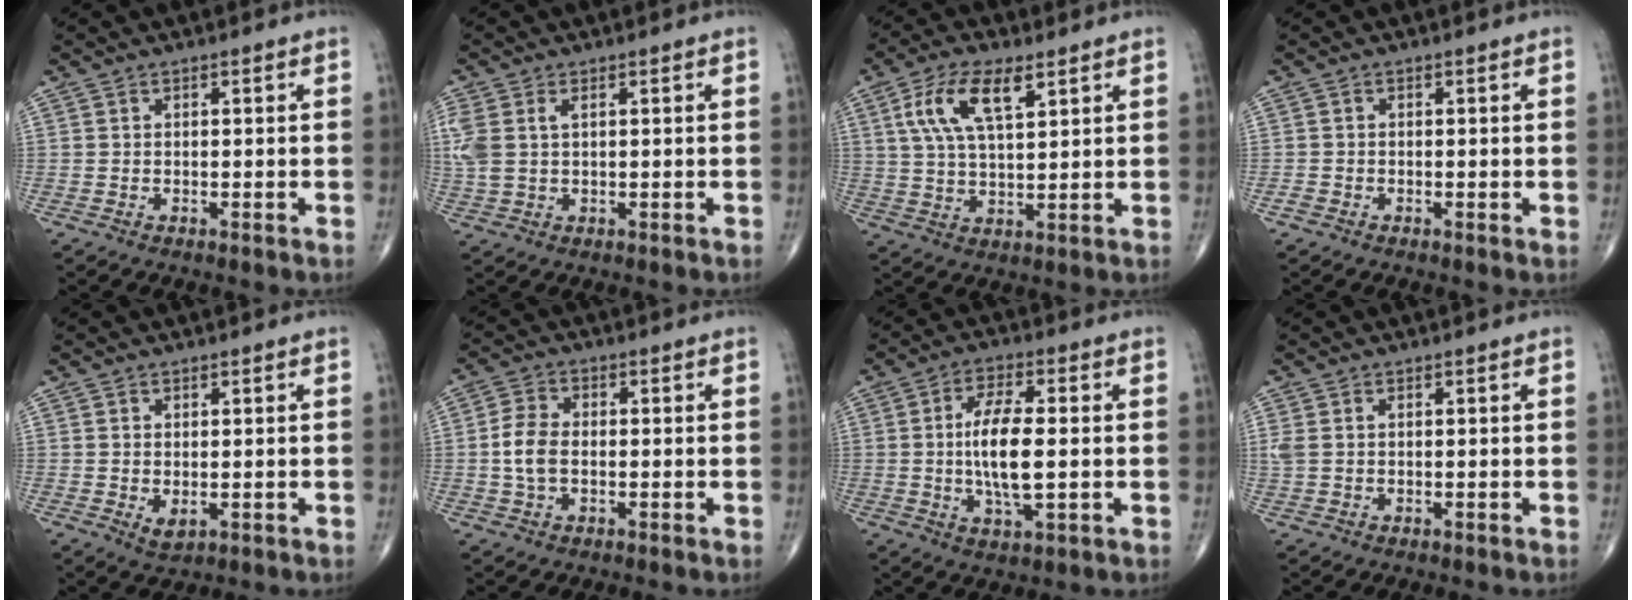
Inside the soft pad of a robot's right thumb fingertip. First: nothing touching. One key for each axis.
{"total": 6.3, "fx": 1.6, "fy": 3.7, "fz": 4.8, "tx": -0.140, "ty": 0.013, "tz": 0.040}
{"total": 10.5, "fx": 4.6, "fy": 4.2, "fz": 8.5, "tx": -0.167, "ty": -0.007, "tz": 0.090}
{"total": 1.0, "fx": -0.4, "fy": 0.7, "fz": 0.6, "tx": -0.009, "ty": -0.002, "tz": -0.010}
{"total": 2.2, "fx": -0.1, "fy": 1.3, "fz": 1.8, "tx": -0.028, "ty": -0.008, "tz": 0.005}
{"total": 5.6, "fx": -0.4, "fy": 3.5, "fz": 4.4, "tx": -0.092, "ty": 0.010, "tz": -0.012}
{"total": 10.7, "fx": -0.1, "fy": 3.8, "fz": 10.0, "tx": -0.192, "ty": -0.003, "tz": -0.003}
{"total": 2.1, "fx": 0.5, "fy": 1.3, "fz": 1.6, "tx": -0.054, "ty": 0.014, "tz": 0.016}